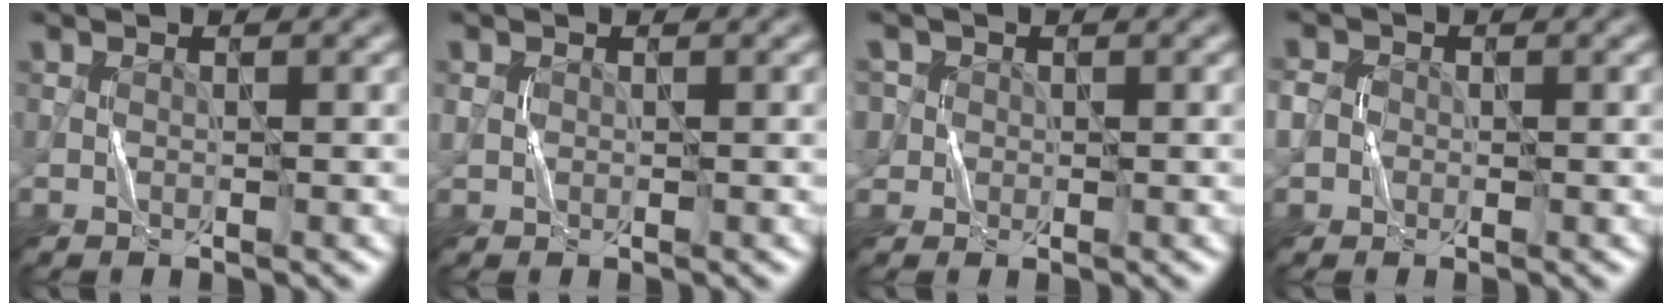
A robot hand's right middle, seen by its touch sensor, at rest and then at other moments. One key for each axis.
{"total": 0.7, "fx": 0.2, "fy": 0.6, "fz": 0.3, "tx": -0.005, "ty": 0.002, "tz": 0.003}
{"total": 2.7, "fx": 1.0, "fy": 2.4, "fz": 0.7, "tx": -0.009, "ty": 0.012, "tz": 0.011}
{"total": 3.0, "fx": -0.1, "fy": 2.7, "fz": 1.2, "tx": -0.019, "ty": 0.011, "tz": -0.014}